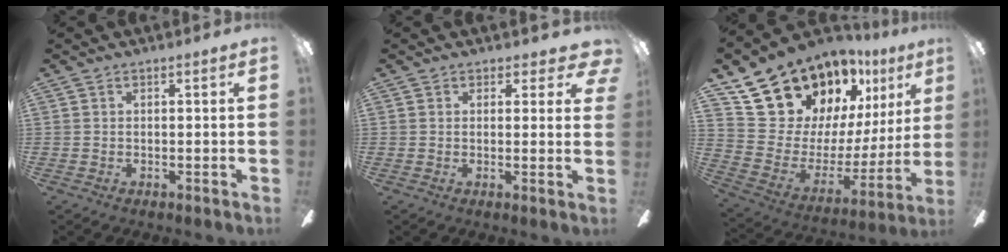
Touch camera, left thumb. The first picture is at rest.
{"total": 2.6, "force": [1.5, 1.6, 1.4], "torque": [-0.004, -0.008, 0.025]}
{"total": 21.4, "force": [17.9, 10.1, 5.9], "torque": [-0.113, -0.133, 0.348]}